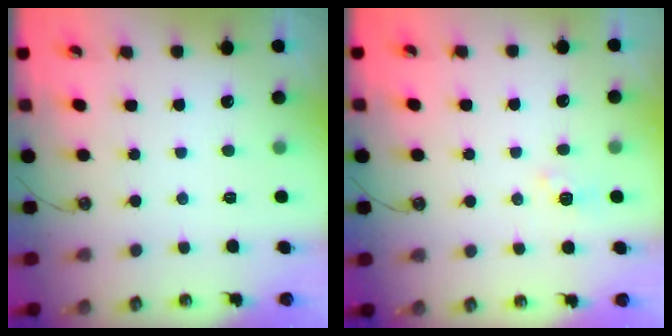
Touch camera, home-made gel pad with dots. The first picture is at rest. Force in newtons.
{"total": 4.0, "press": 4.0, "slide": 0.6}